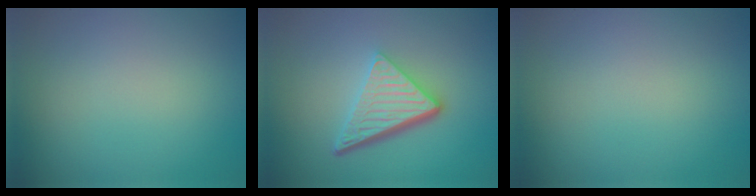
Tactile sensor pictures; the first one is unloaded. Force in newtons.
{"total": 5.4, "press": 3.6, "slide": 4.0}
{"total": 0.0}